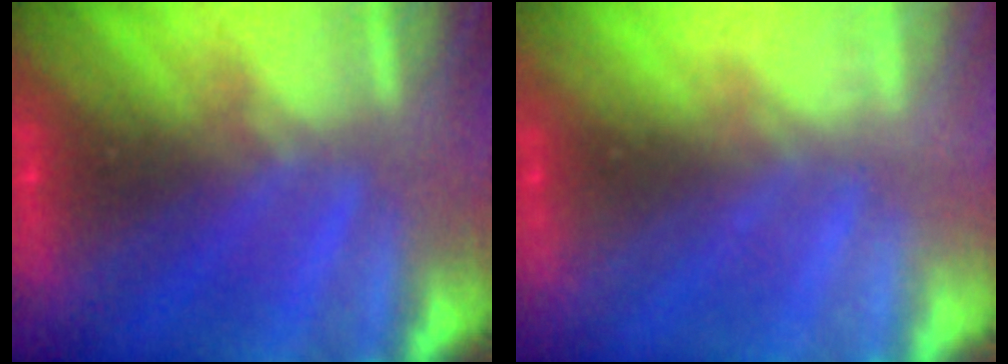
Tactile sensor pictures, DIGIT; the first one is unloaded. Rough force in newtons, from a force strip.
{"total": 2.2}